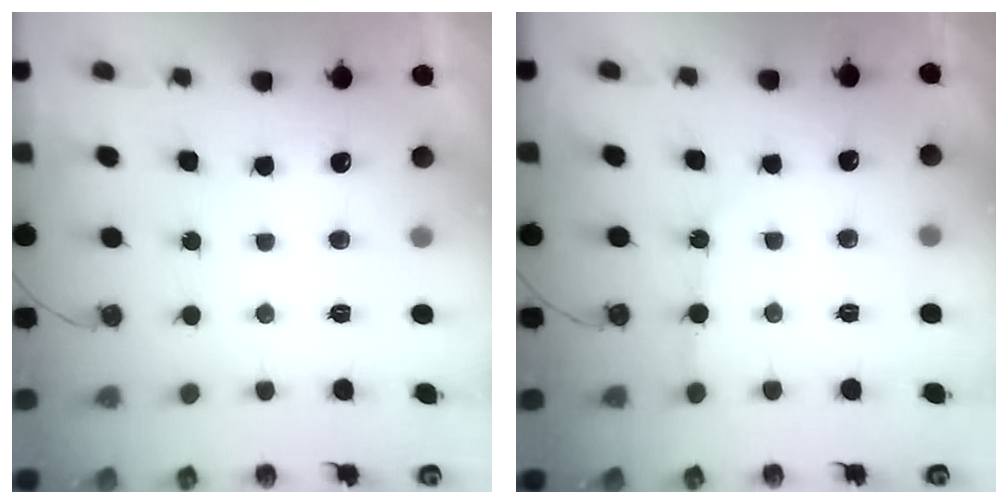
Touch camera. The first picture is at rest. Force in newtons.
{"total": 4.1, "press": 4.0, "slide": 0.3}